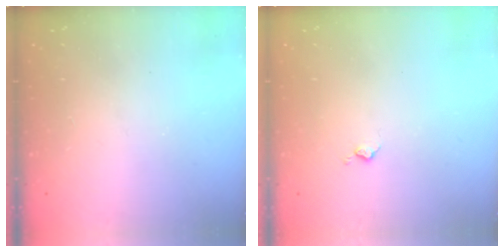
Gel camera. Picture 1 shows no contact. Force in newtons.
{"total": 3.3, "press": 3.2, "slide": 0.5}